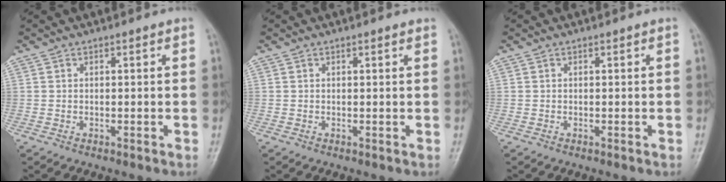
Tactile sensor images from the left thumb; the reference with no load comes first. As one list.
[{"total": 0.8, "force": [0.5, 0.1, 0.5], "torque": [-0.006, 0.000, 0.005]}, {"total": 0.0}]